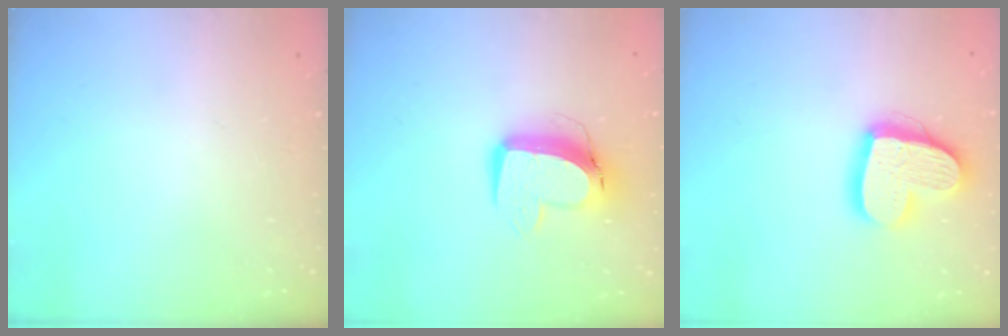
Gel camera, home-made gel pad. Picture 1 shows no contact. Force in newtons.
{"total": 11.6, "press": 11.5, "slide": 1.3}
{"total": 18.1, "press": 18.0, "slide": 1.8}